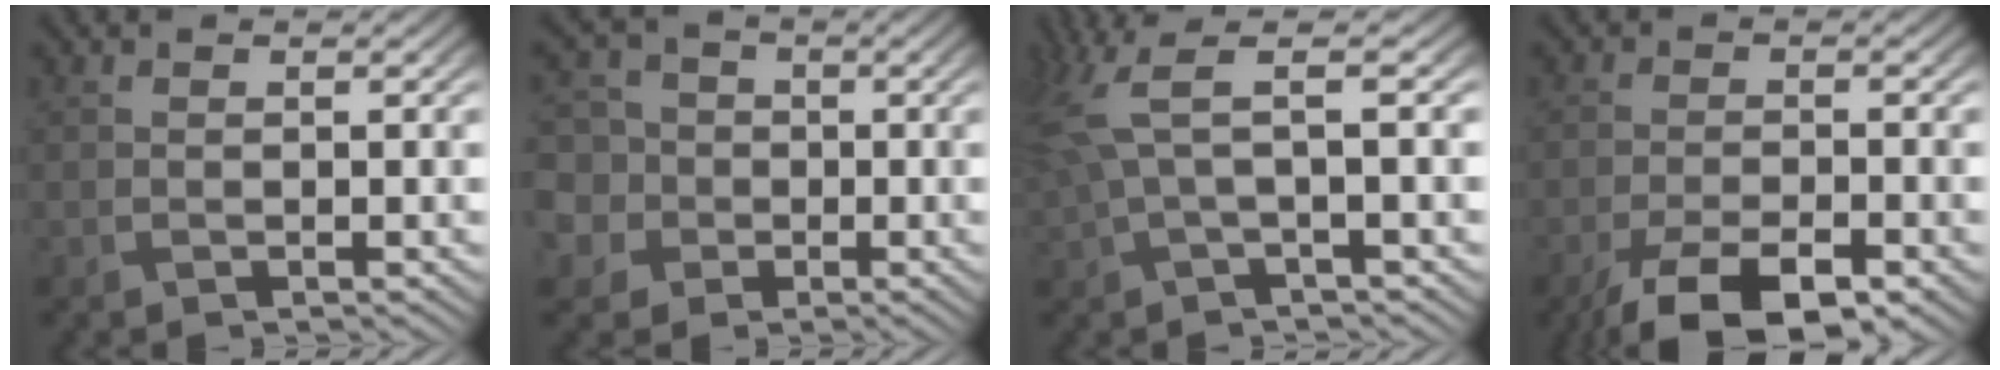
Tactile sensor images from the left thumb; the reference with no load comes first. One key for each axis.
{"total": 8.6, "fx": -0.8, "fy": 8.0, "fz": 2.9, "tx": -0.111, "ty": 0.008, "tz": -0.053}
{"total": 6.1, "fx": 2.8, "fy": 1.2, "fz": 5.2, "tx": -0.109, "ty": 0.021, "tz": 0.044}
{"total": 8.1, "fx": -5.4, "fy": 2.6, "fz": 5.5, "tx": -0.096, "ty": -0.008, "tz": -0.092}